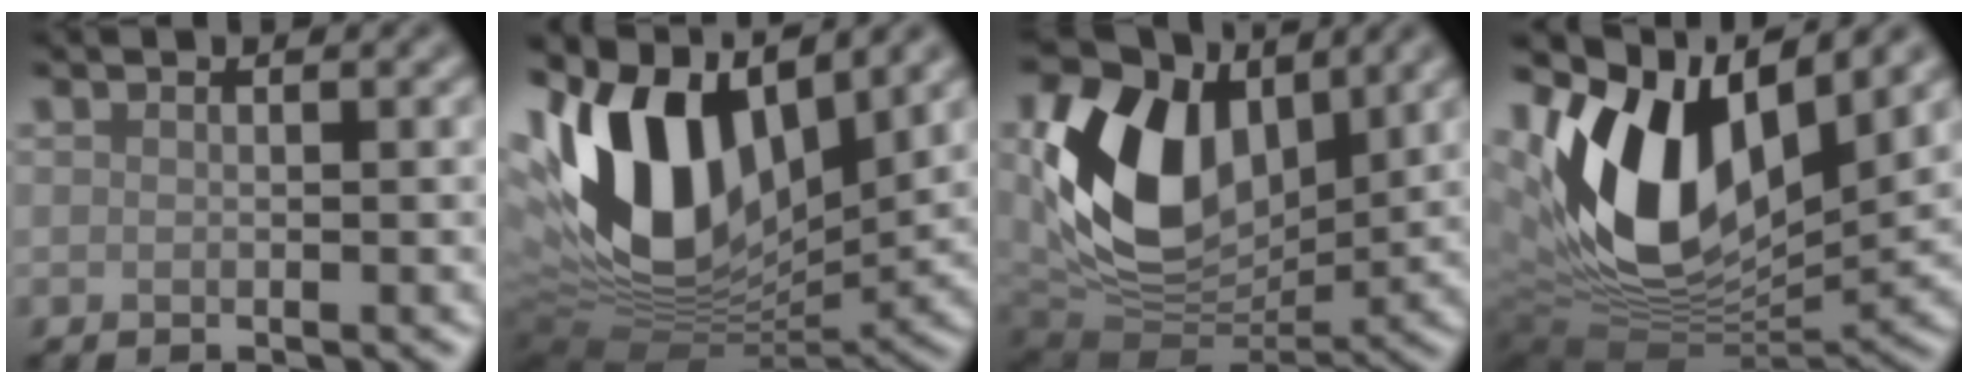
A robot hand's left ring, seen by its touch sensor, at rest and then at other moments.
{"total": 14.8, "force": [4.1, 8.9, 11.1], "torque": [-0.235, 0.001, 0.073]}
{"total": 11.6, "force": [3.0, 7.7, 8.0], "torque": [-0.165, -0.005, 0.057]}
{"total": 14.6, "force": [3.8, 8.2, 11.4], "torque": [-0.220, -0.010, 0.070]}